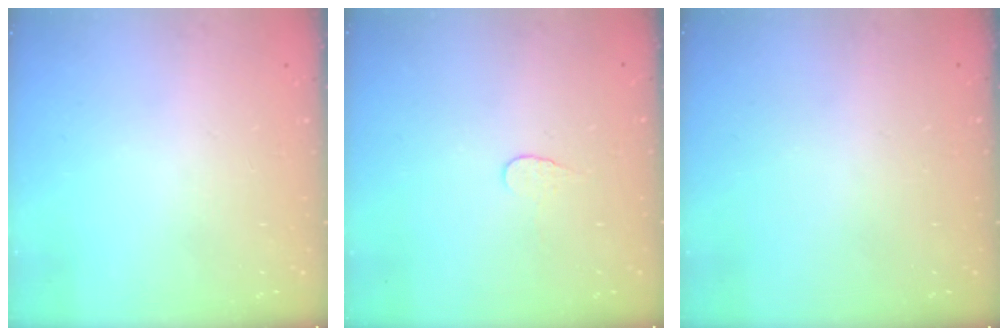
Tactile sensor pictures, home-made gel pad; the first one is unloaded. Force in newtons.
{"total": 3.9, "press": 3.9, "slide": 0.4}
{"total": 0.6, "press": 0.6, "slide": 0.2}